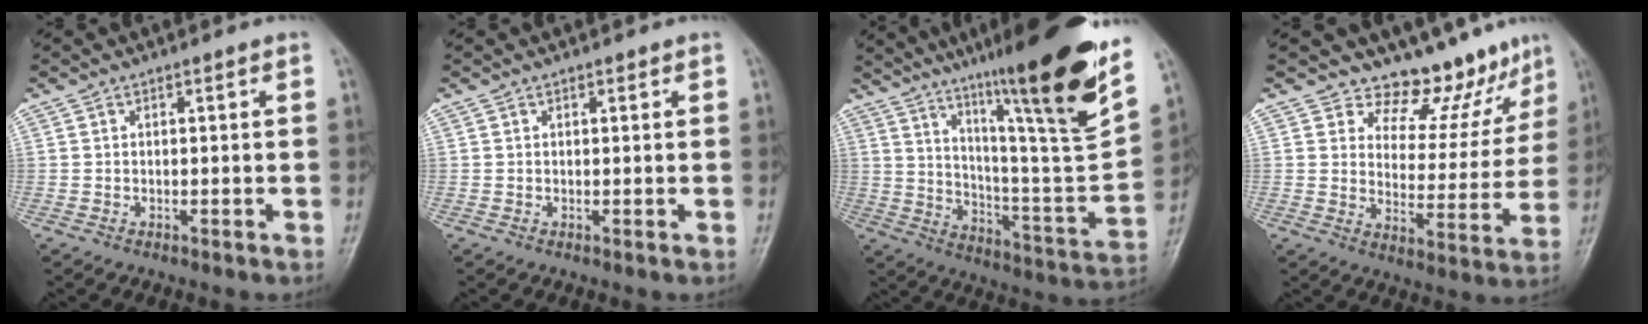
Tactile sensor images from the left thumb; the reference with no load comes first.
{"total": 0.8, "force": [0.5, 0.4, 0.4], "torque": [-0.003, -0.002, 0.005]}
{"total": 28.8, "force": [18.2, 3.1, 22.1], "torque": [-0.320, -0.073, 0.292]}
{"total": 11.4, "force": [10.1, 4.9, 2.2], "torque": [0.014, -0.091, 0.135]}